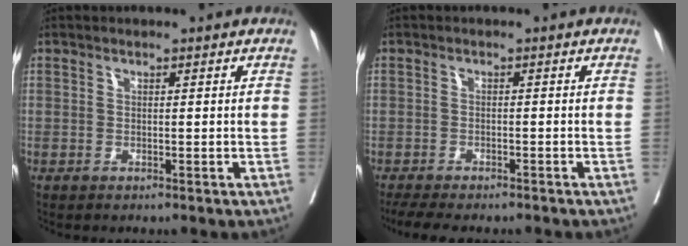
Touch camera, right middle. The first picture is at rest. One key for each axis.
{"total": 8.3, "fx": -7.1, "fy": 2.2, "fz": 3.7, "tx": -0.051, "ty": -0.005, "tz": -0.102}